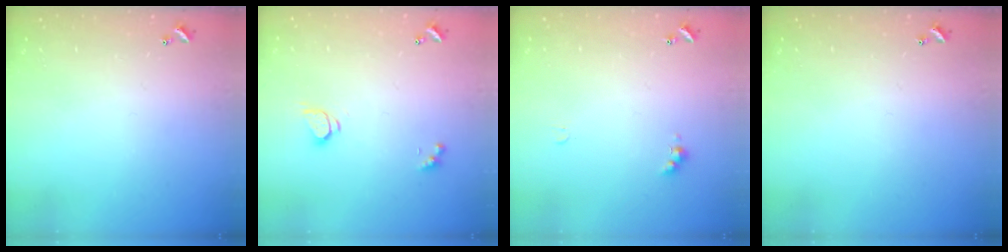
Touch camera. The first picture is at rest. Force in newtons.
{"total": 1.8, "press": 1.8, "slide": 0.3}
{"total": 2.0, "press": 2.0, "slide": 0.5}
{"total": 0.0}